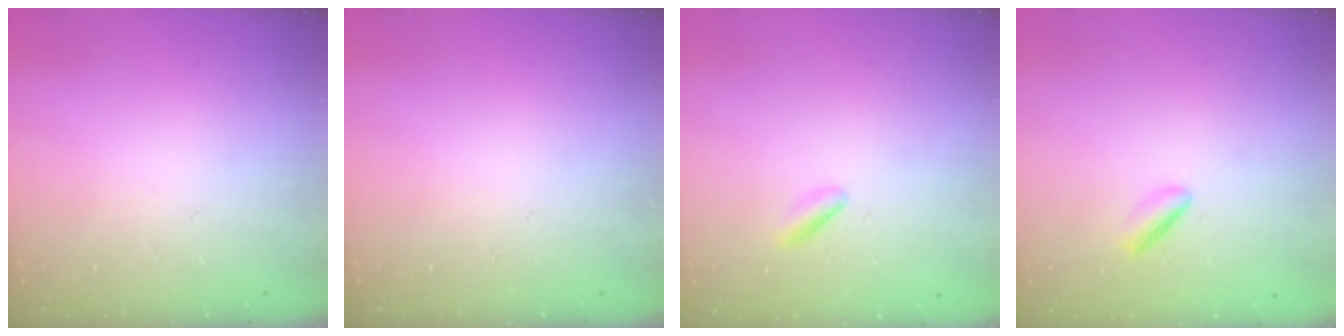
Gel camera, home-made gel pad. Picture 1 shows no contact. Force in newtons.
{"total": 0.0}
{"total": 1.3, "press": 1.1, "slide": 0.8}
{"total": 2.2, "press": 2.1, "slide": 0.8}